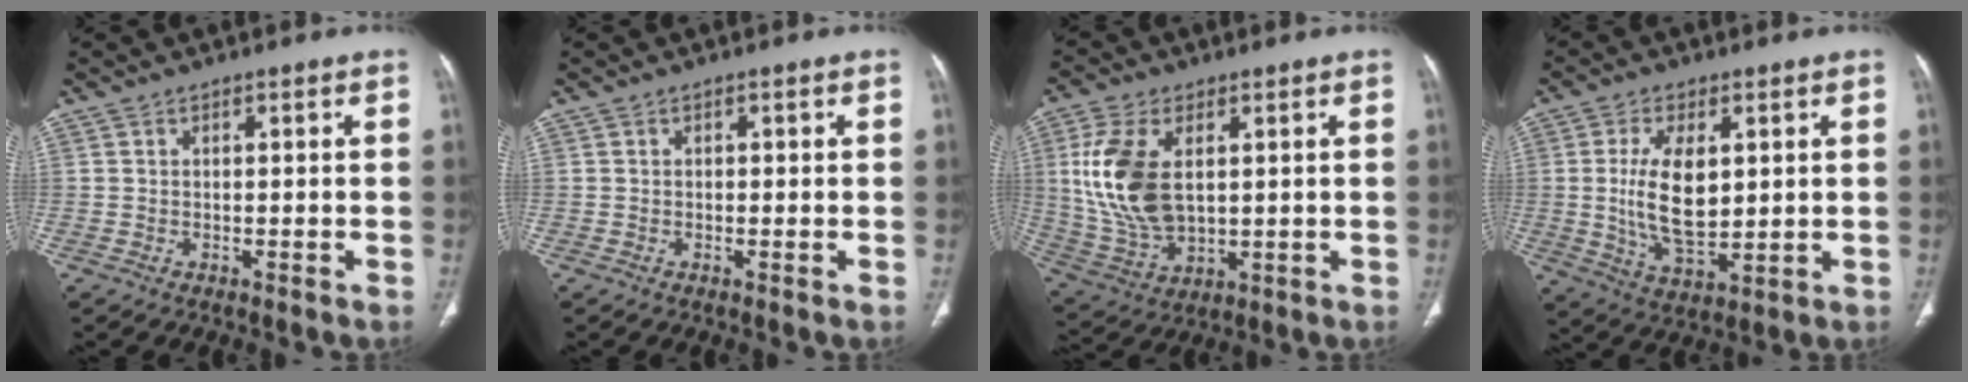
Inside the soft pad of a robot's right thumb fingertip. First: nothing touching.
{"total": 0.0}
{"total": 14.9, "force": [2.8, 8.7, 11.8], "torque": [-0.244, -0.010, 0.066]}
{"total": 11.8, "force": [1.5, 6.0, 10.1], "torque": [-0.177, -0.019, 0.037]}